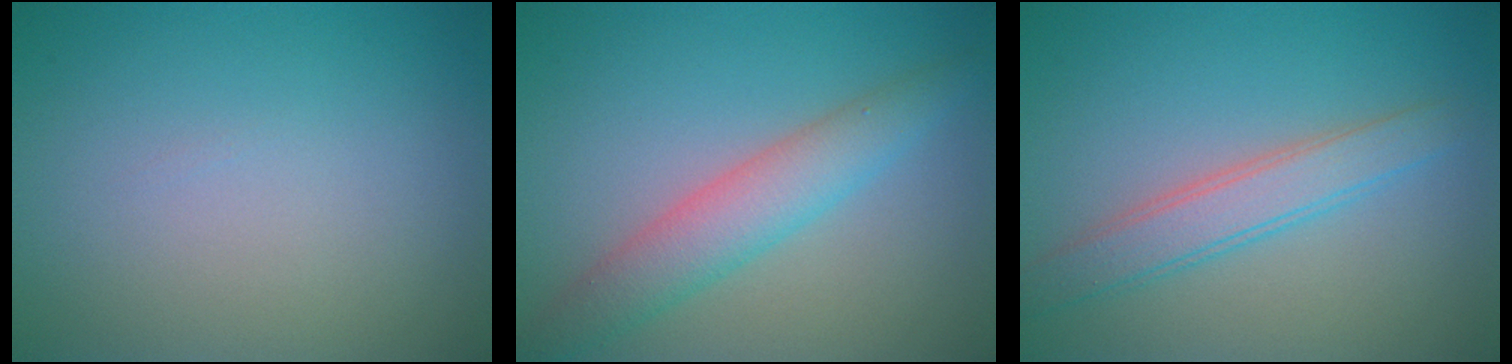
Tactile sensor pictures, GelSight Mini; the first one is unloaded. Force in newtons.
{"total": 4.2, "press": 4.2, "slide": 0.2}
{"total": 3.3, "press": 3.3, "slide": 0.2}